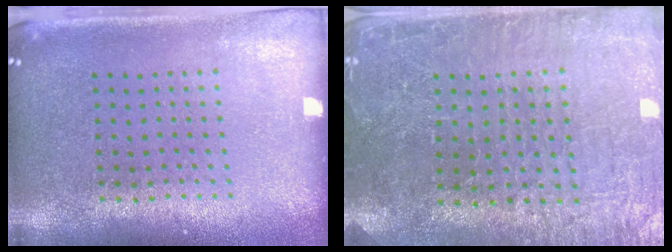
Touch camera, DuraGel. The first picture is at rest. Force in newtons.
{"total": 3.3, "press": 3.3, "slide": 0.3}